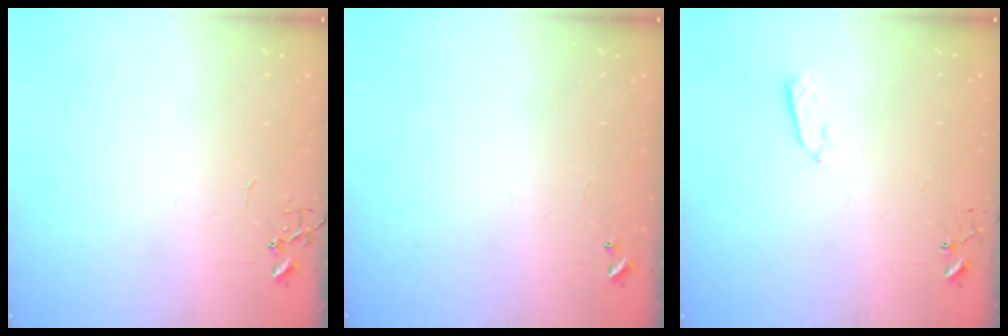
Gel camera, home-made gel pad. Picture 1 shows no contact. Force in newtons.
{"total": 5.1, "press": 5.0, "slide": 0.3}
{"total": 4.5, "press": 4.5, "slide": 0.4}